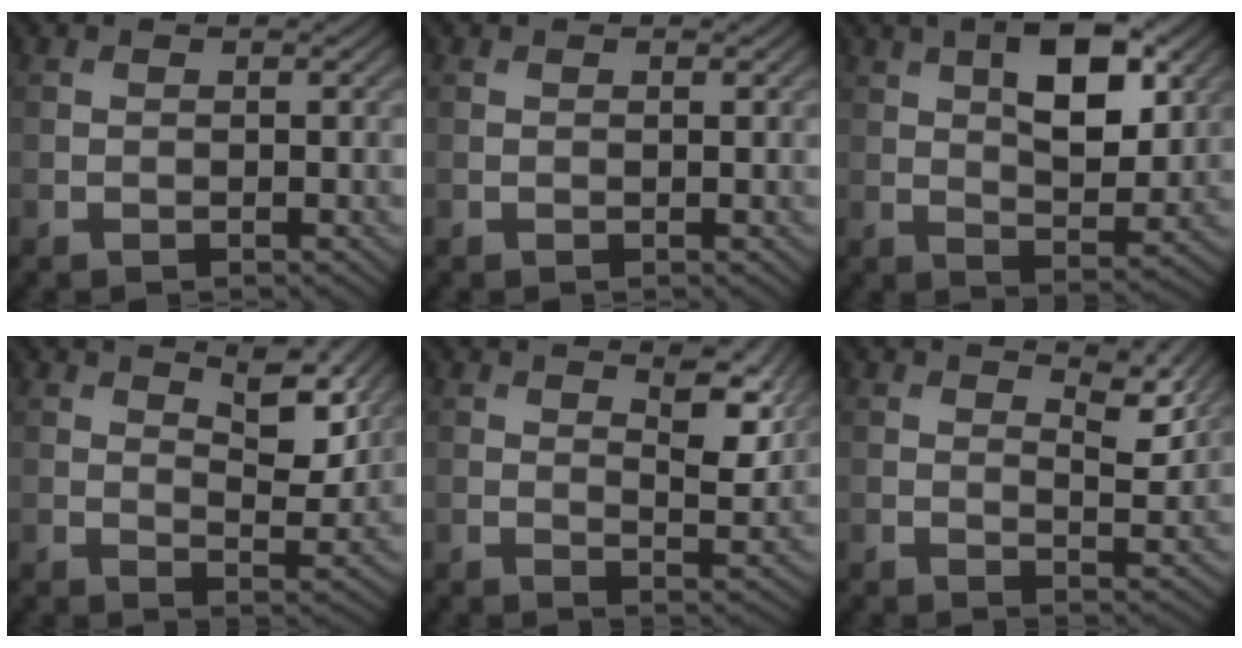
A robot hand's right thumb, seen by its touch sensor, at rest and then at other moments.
{"total": 0.0}
{"total": 10.6, "force": [4.0, 4.8, 8.5], "torque": [-0.135, 0.004, 0.062]}
{"total": 5.7, "force": [3.6, 2.0, 4.1], "torque": [-0.072, -0.011, 0.059]}
{"total": 5.9, "force": [3.3, 2.0, 4.4], "torque": [-0.075, -0.005, 0.054]}
{"total": 4.4, "force": [3.1, 1.3, 2.8], "torque": [-0.054, -0.010, 0.049]}